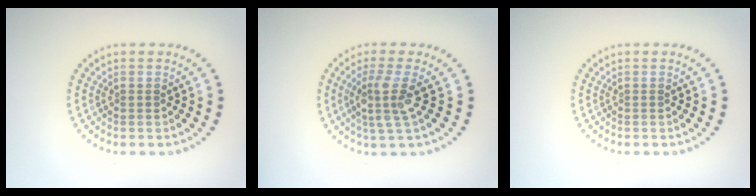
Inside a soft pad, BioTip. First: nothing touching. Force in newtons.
{"total": 3.2, "press": 2.4, "slide": 2.1}
{"total": 0.0}